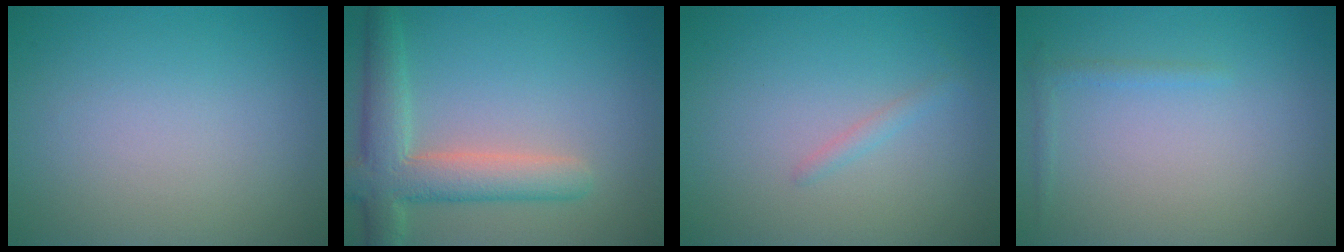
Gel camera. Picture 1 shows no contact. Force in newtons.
{"total": 5.6, "press": 5.6, "slide": 0.5}
{"total": 0.8, "press": 0.8, "slide": 0.1}
{"total": 0.8, "press": 0.8, "slide": 0.1}